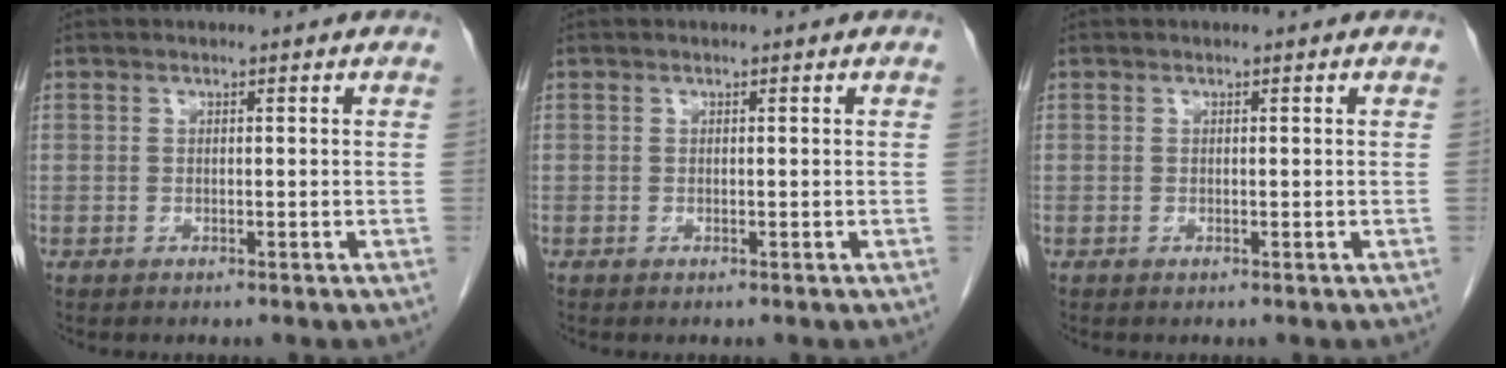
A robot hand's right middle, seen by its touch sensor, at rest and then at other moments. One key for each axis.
{"total": 0.0}
{"total": 0.0}